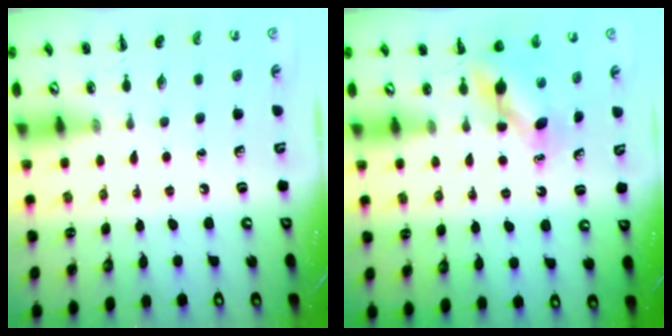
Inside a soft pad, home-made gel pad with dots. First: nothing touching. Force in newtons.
{"total": 5.0, "press": 5.0, "slide": 0.3}